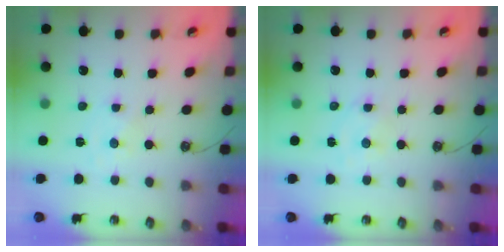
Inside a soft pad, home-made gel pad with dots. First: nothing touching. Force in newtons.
{"total": 2.3, "press": 2.3, "slide": 0.3}